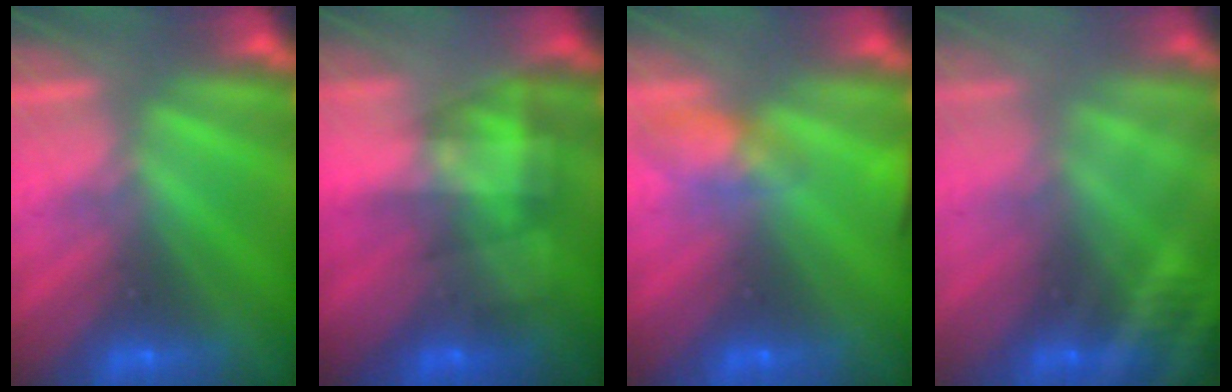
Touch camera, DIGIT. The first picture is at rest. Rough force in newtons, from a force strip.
{"total": 4.7}
{"total": 4.6}
{"total": 2.8}